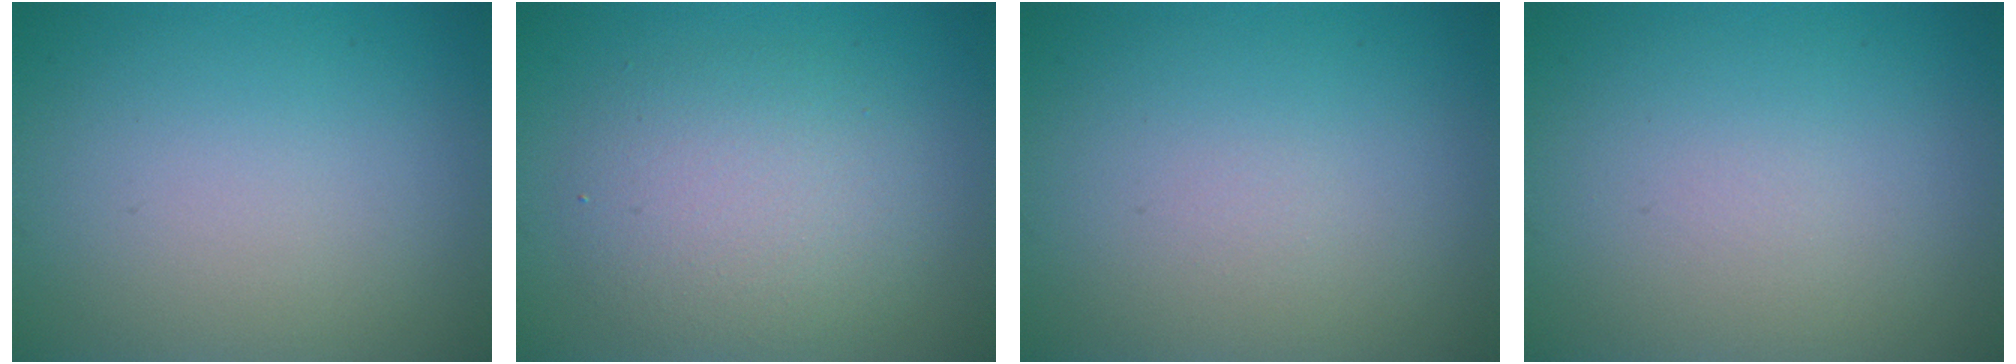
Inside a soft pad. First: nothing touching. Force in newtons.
{"total": 4.4, "press": 4.4, "slide": 0.2}
{"total": 0.0}
{"total": 0.0}